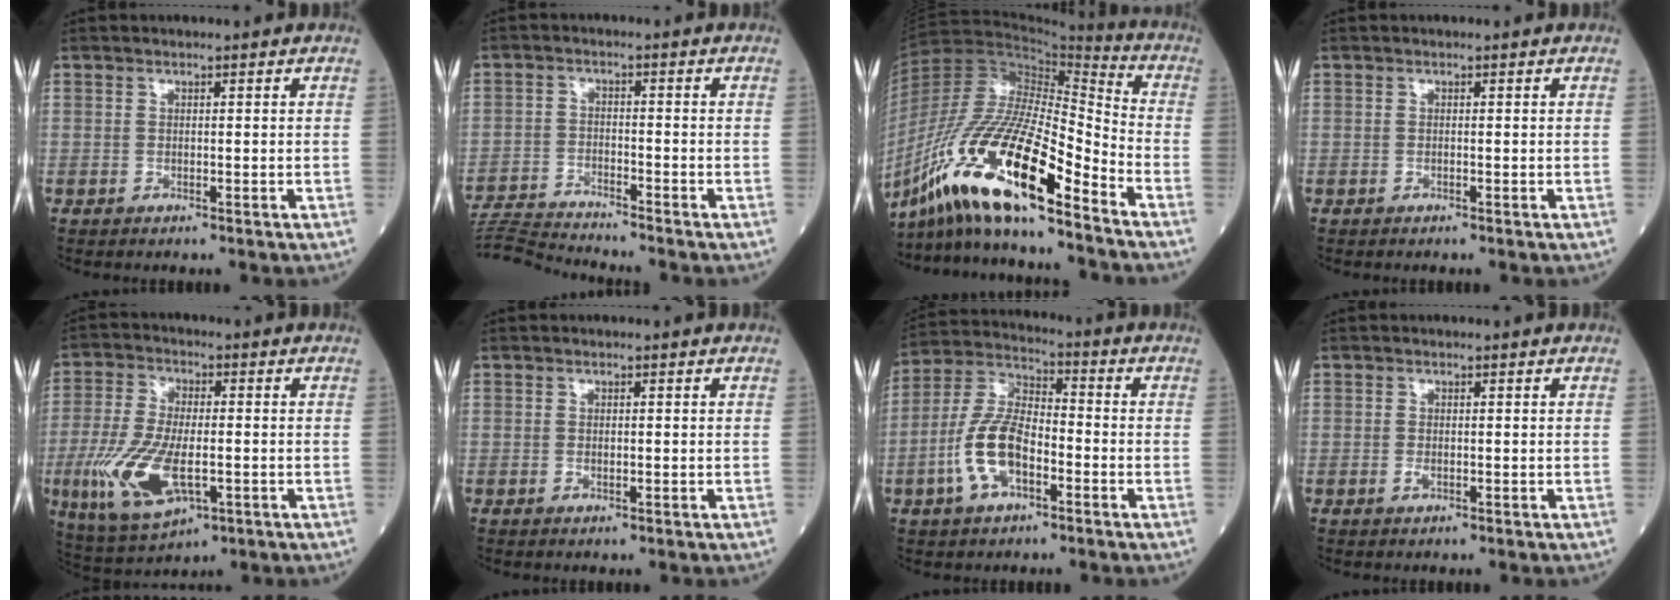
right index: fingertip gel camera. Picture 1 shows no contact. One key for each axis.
{"total": 6.7, "fx": -6.5, "fy": -1.5, "fz": -0.4, "tx": 0.001, "ty": -0.011, "tz": -0.125}
{"total": 21.8, "fx": -14.5, "fy": 2.6, "fz": 16.0, "tx": -0.346, "ty": -0.031, "tz": -0.271}
{"total": 0.0}
{"total": 13.2, "fx": -3.7, "fy": 5.2, "fz": 11.6, "tx": -0.248, "ty": -0.014, "tz": -0.060}
{"total": 0.9, "fx": 0.0, "fy": 0.4, "fz": 0.8, "tx": -0.013, "ty": -0.002, "tz": 0.001}
{"total": 10.7, "fx": -3.6, "fy": 4.6, "fz": 8.9, "tx": -0.200, "ty": 0.013, "tz": -0.074}
{"total": 0.9, "fx": -0.3, "fy": 0.5, "fz": 0.7, "tx": -0.016, "ty": -0.001, "tz": -0.004}